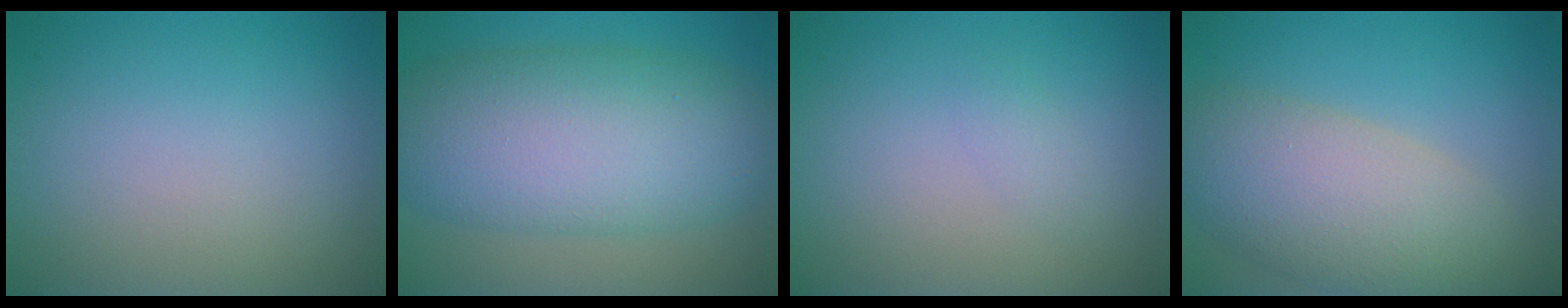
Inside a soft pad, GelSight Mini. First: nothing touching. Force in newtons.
{"total": 10.9, "press": 10.9, "slide": 0.3}
{"total": 0.9, "press": 0.9, "slide": 0.1}
{"total": 7.7, "press": 7.7, "slide": 0.5}